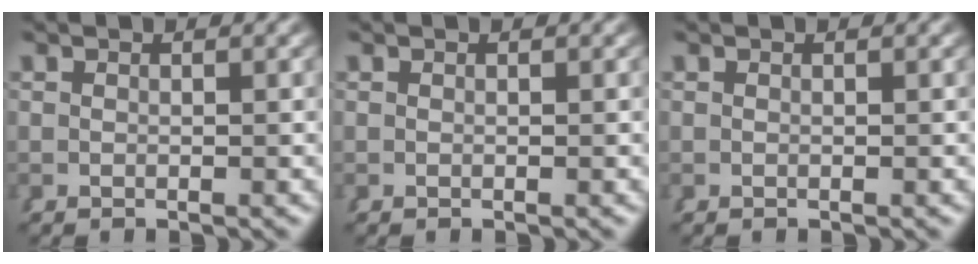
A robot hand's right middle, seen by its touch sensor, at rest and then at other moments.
{"total": 0.0}
{"total": 0.0}